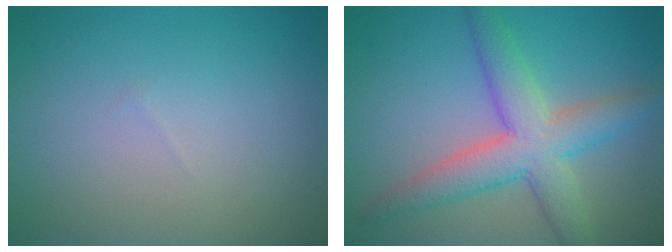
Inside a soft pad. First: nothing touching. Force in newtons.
{"total": 7.1, "press": 7.1, "slide": 0.2}